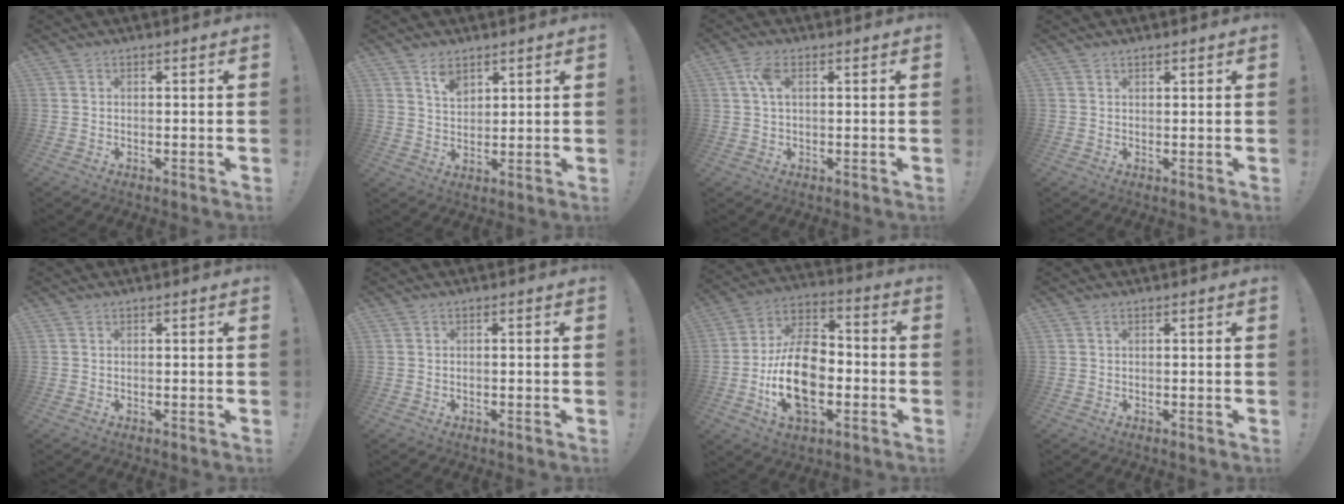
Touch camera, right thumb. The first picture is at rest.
{"total": 5.5, "force": [3.9, 3.1, 2.3], "torque": [-0.031, -0.024, 0.070]}
{"total": 4.8, "force": [1.5, 2.3, 3.9], "torque": [-0.070, 0.002, 0.024]}
{"total": 0.8, "force": [0.7, 0.3, 0.2], "torque": [-0.002, -0.001, 0.014]}
{"total": 0.0}
{"total": 0.6, "force": [-0.5, 0.0, 0.3], "torque": [-0.007, 0.002, -0.009]}
{"total": 18.8, "force": [-4.6, 11.6, 14.1], "torque": [-0.259, 0.018, -0.077]}
{"total": 0.0}